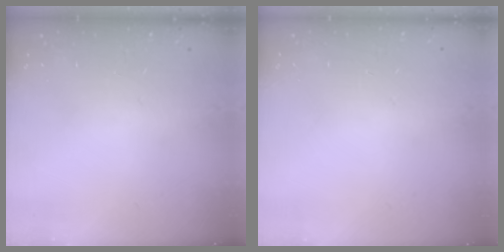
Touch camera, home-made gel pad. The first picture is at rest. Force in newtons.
{"total": 0.0}